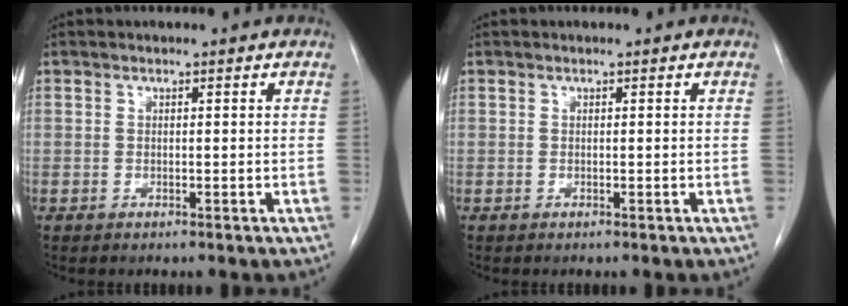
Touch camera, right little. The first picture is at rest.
{"total": 0.0}